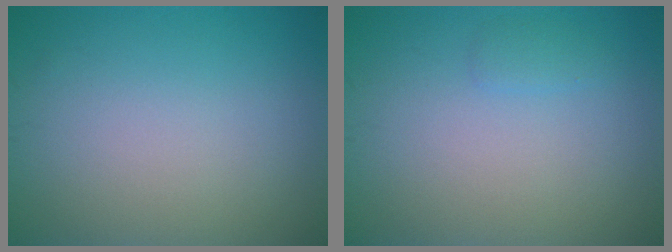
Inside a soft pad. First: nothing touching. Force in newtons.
{"total": 0.8, "press": 0.8, "slide": 0.1}